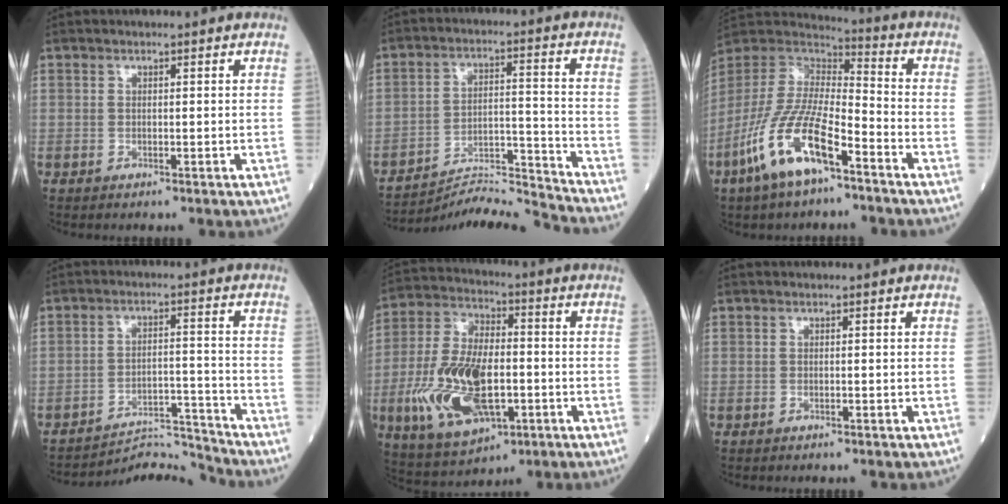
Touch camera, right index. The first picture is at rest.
{"total": 12.6, "force": [-12.3, -2.9, 0.1], "torque": [-0.006, 0.021, -0.209]}
{"total": 15.5, "force": [-8.2, 4.2, 12.5], "torque": [-0.265, -0.013, -0.157]}
{"total": 7.9, "force": [-7.4, -1.8, -2.0], "torque": [0.029, 0.018, -0.123]}
{"total": 17.3, "force": [-4.3, 8.0, 14.7], "torque": [-0.309, 0.000, -0.069]}
{"total": 0.0}